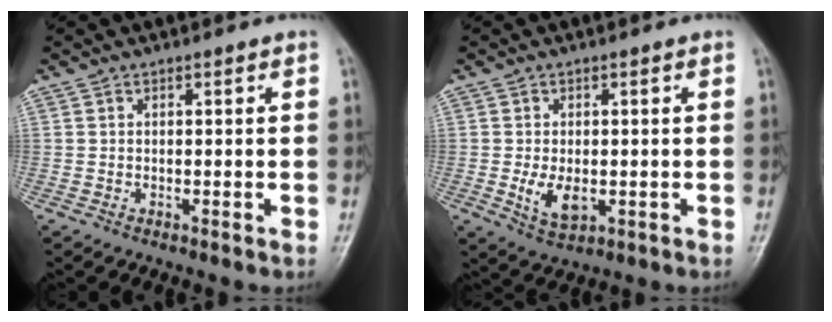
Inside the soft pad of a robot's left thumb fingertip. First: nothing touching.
{"total": 5.2, "force": [-0.7, 3.0, 4.2], "torque": [-0.072, -0.011, -0.006]}